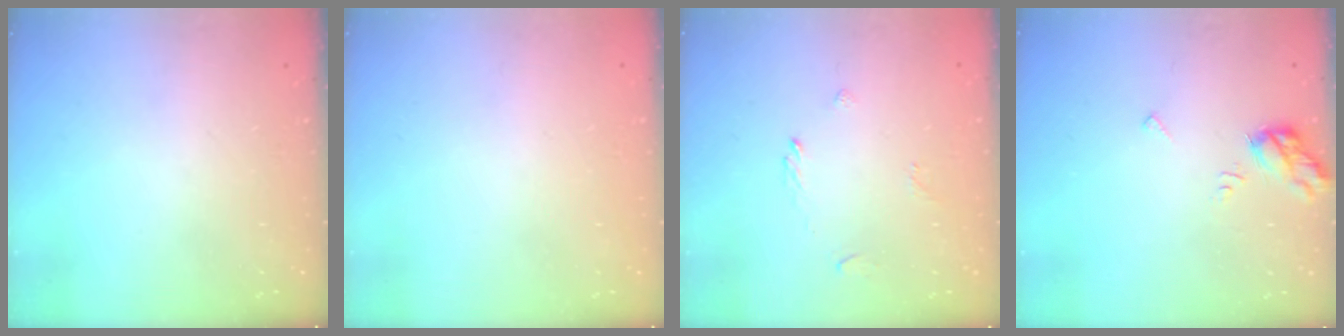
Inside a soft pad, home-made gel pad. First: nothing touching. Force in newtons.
{"total": 2.0, "press": 2.0, "slide": 0.1}
{"total": 2.6, "press": 2.5, "slide": 0.8}
{"total": 6.6, "press": 6.6, "slide": 0.3}